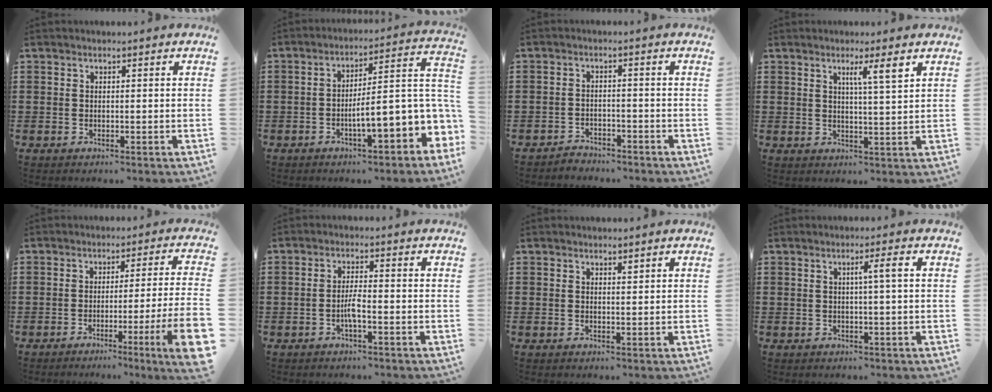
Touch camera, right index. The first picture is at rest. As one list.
[{"total": 8.6, "force": [-2.4, 1.5, 8.1], "torque": [-0.133, -0.028, -0.045]}, {"total": 2.2, "force": [-2.1, 0.4, -0.1], "torque": [-0.006, 0.005, -0.048]}, {"total": 3.7, "force": [1.7, -0.1, 3.3], "torque": [-0.070, -0.003, 0.026]}, {"total": 6.9, "force": [-2.6, 0.1, 6.4], "torque": [-0.103, -0.024, -0.048]}, {"total": 2.9, "force": [-1.1, 0.3, 2.7], "torque": [-0.064, -0.004, -0.026]}, {"total": 0.8, "force": [0.7, 0.3, 0.3], "torque": [-0.007, 0.001, 0.014]}, {"total": 2.7, "force": [0.3, -0.3, 2.7], "torque": [-0.048, -0.002, -0.001]}]